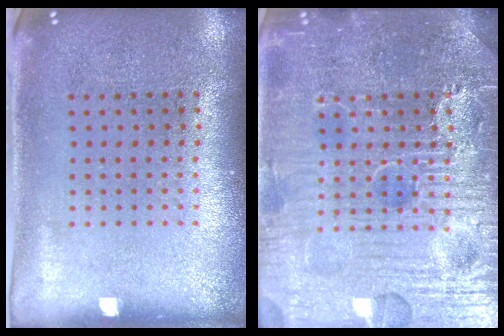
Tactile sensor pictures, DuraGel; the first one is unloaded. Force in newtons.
{"total": 7.8, "press": 7.7, "slide": 0.8}